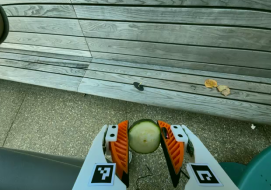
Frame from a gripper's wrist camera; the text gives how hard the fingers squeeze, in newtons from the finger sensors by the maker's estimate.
{"total": 11.6, "left": 11.8, "right": 11.3}